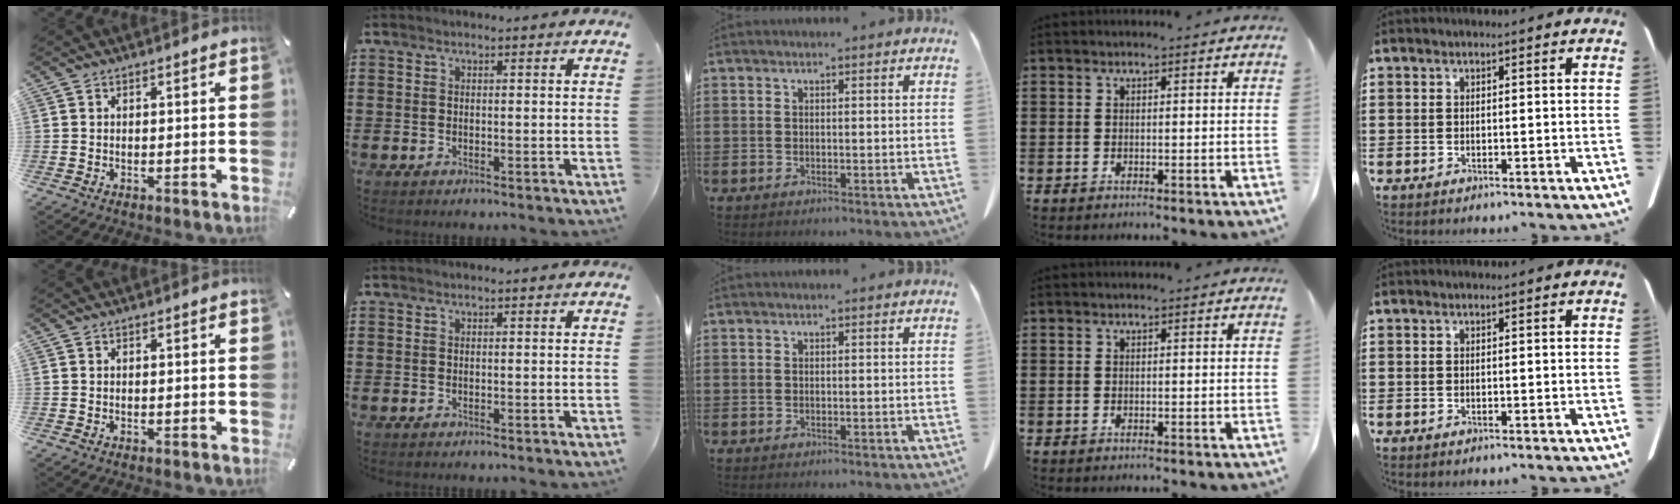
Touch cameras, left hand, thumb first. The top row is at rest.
{}